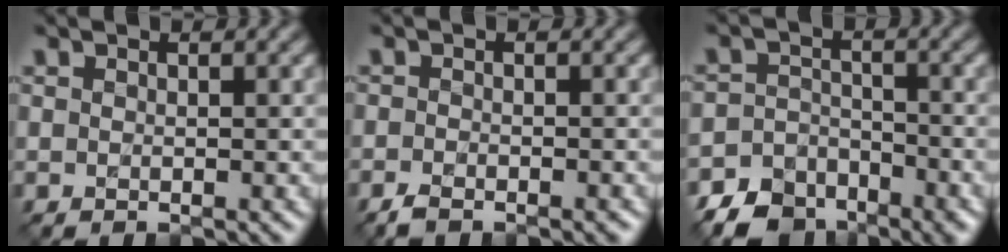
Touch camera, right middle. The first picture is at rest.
{"total": 2.2, "force": [-1.8, 0.7, 1.2], "torque": [-0.019, -0.003, -0.033]}
{"total": 6.8, "force": [-5.5, 3.7, 1.6], "torque": [-0.016, -0.016, -0.086]}